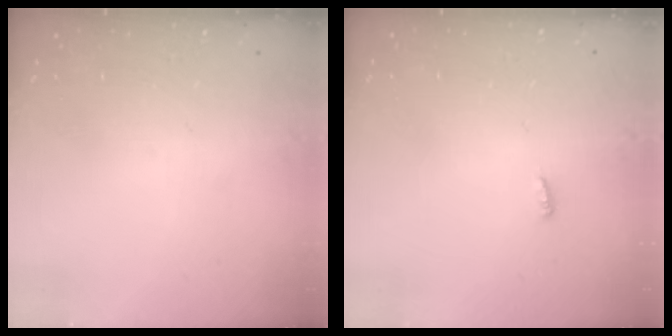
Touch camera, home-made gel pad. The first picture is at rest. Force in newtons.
{"total": 3.0, "press": 2.9, "slide": 0.8}